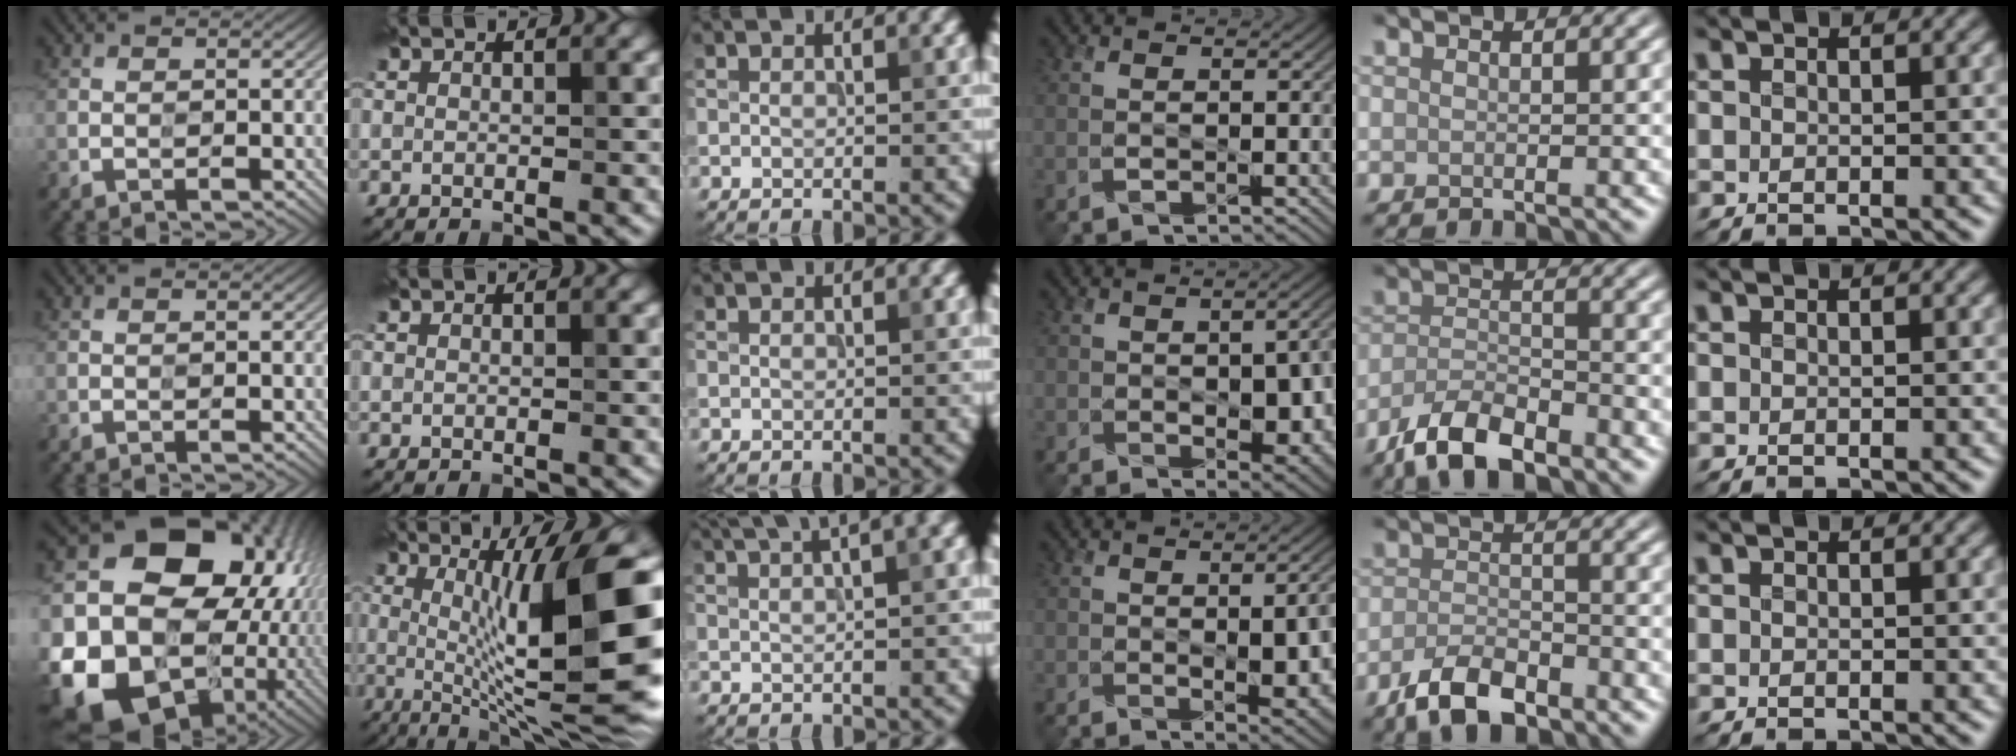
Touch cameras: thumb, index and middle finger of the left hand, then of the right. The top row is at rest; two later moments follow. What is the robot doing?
{"motion": "wipe", "object": "bowl"}